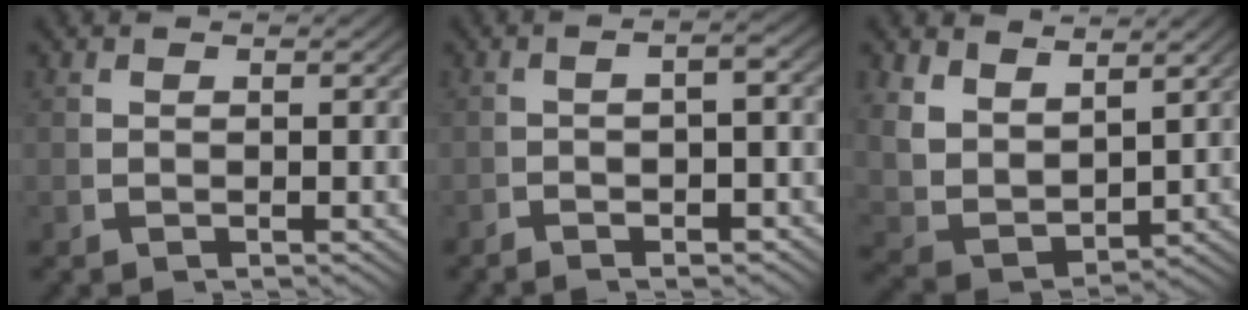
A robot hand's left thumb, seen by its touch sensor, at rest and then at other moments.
{"total": 3.0, "force": [-1.5, 0.7, 2.5], "torque": [-0.038, 0.002, -0.026]}
{"total": 7.2, "force": [1.3, 5.5, 4.5], "torque": [-0.123, -0.035, 0.045]}